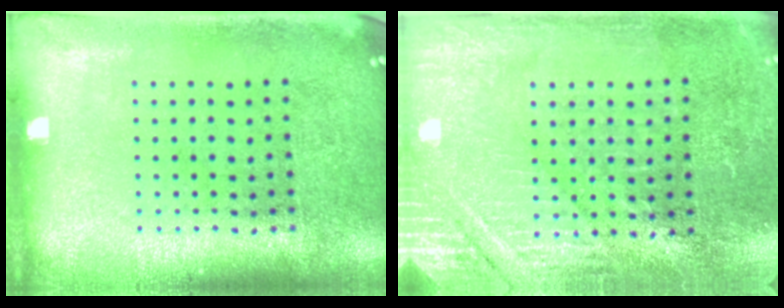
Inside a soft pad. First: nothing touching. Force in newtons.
{"total": 2.9, "press": 2.8, "slide": 0.5}